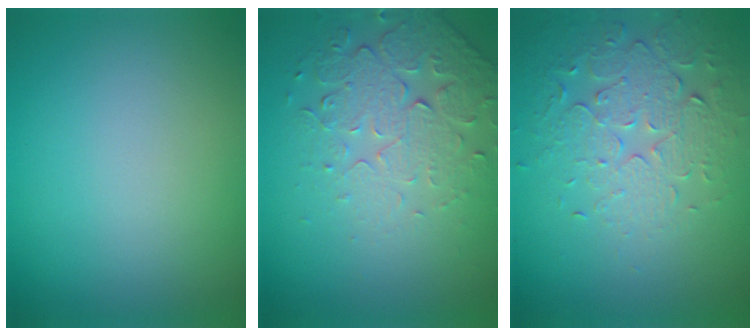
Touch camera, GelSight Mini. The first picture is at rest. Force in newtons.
{"total": 5.2, "press": 3.7, "slide": 3.6}
{"total": 4.4, "press": 3.5, "slide": 2.7}